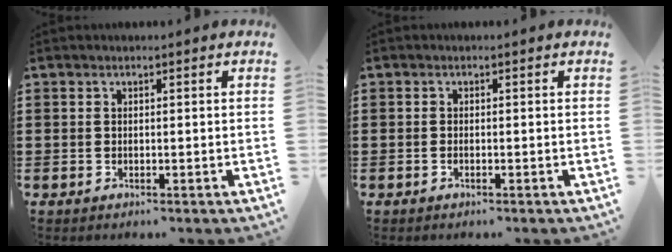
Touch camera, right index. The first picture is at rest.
{"total": 0.5, "force": [-0.3, -0.1, 0.5], "torque": [-0.010, -0.008, -0.003]}